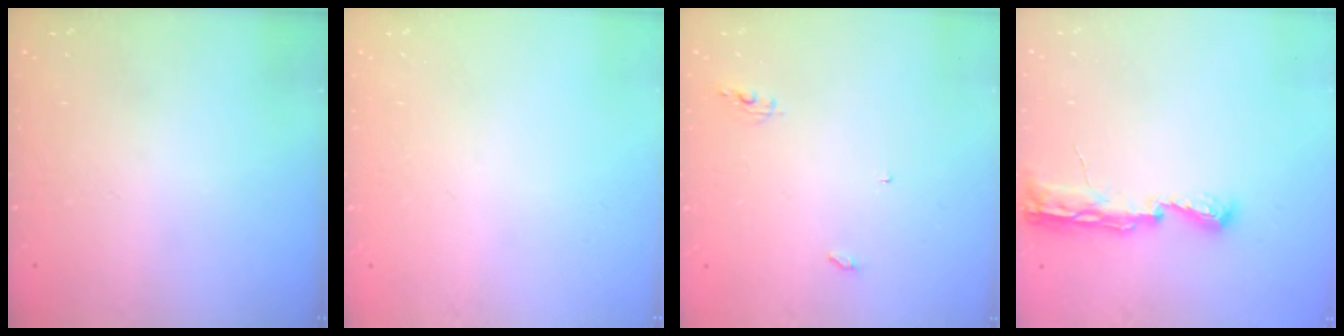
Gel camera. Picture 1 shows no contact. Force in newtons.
{"total": 0.0}
{"total": 4.1, "press": 4.1, "slide": 0.3}
{"total": 8.1, "press": 8.0, "slide": 0.9}